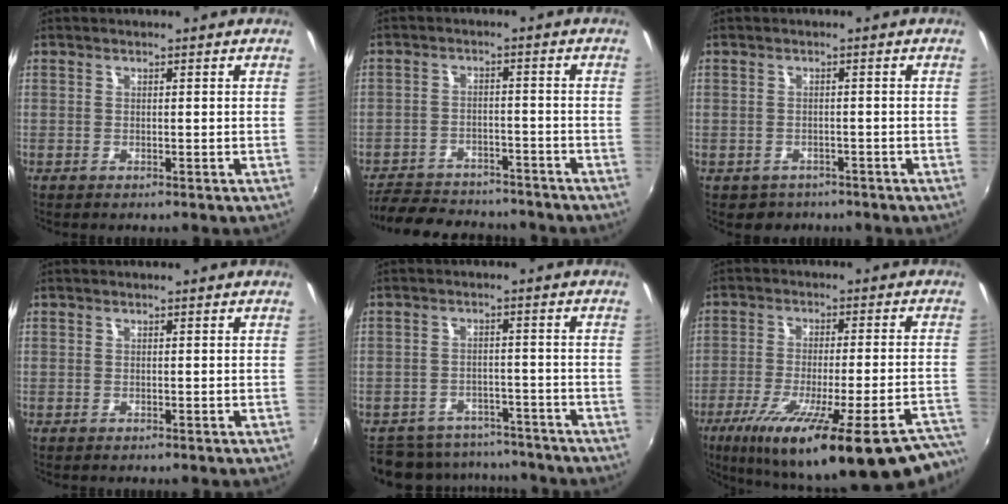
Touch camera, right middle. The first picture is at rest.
{"total": 15.5, "force": [-13.3, 5.9, 5.5], "torque": [-0.133, 0.007, -0.188]}
{"total": 3.2, "force": [-2.1, 2.4, 0.5], "torque": [-0.019, -0.007, -0.028]}
{"total": 0.0}
{"total": 13.3, "force": [-11.6, 5.7, 3.1], "torque": [-0.083, 0.012, -0.160]}
{"total": 29.9, "force": [-21.7, 6.1, 19.7], "torque": [-0.301, -0.067, -0.301]}